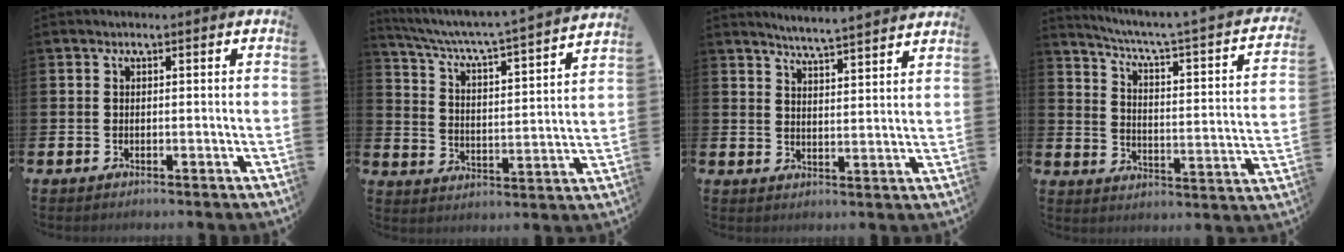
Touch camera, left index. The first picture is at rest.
{"total": 5.0, "force": [4.5, 0.0, 2.3], "torque": [-0.071, -0.047, 0.067]}
{"total": 5.0, "force": [4.9, -0.9, 0.3], "torque": [-0.019, -0.036, 0.085]}
{"total": 4.2, "force": [3.0, 0.0, 3.0], "torque": [-0.077, -0.036, 0.038]}